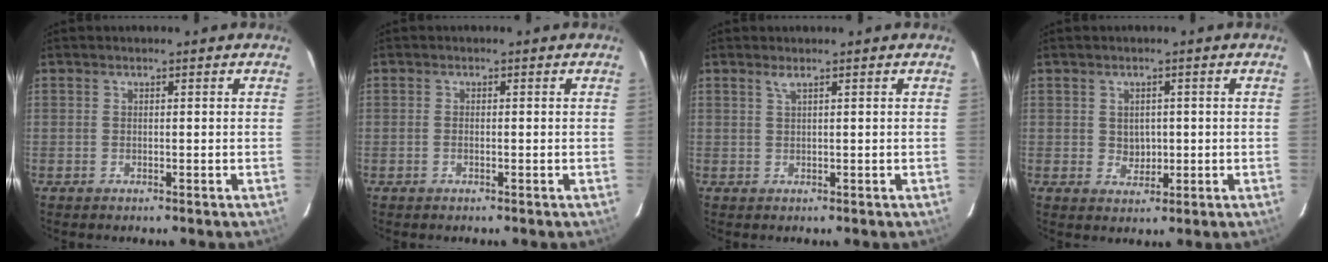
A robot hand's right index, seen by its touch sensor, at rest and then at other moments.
{"total": 0.7, "force": [-0.2, 0.3, 0.5], "torque": [-0.013, 0.001, -0.006]}
{"total": 1.0, "force": [0.6, -0.3, 0.7], "torque": [-0.012, 0.000, 0.010]}
{"total": 3.0, "force": [0.2, 2.7, 1.2], "torque": [-0.018, 0.002, 0.009]}